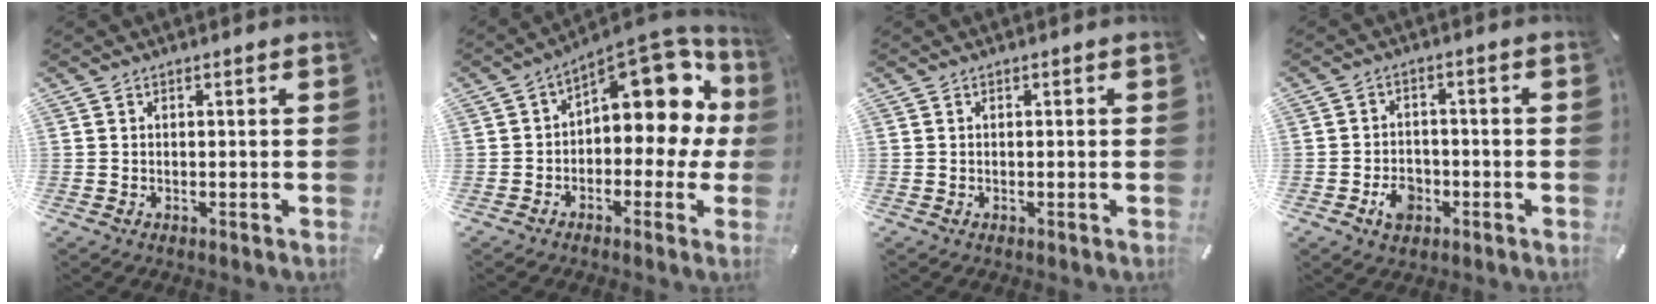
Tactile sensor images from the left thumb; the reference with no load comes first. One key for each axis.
{"total": 14.6, "fx": 6.2, "fy": 7.8, "fz": 10.7, "tx": -0.131, "ty": -0.053, "tz": 0.103}
{"total": 0.0}
{"total": 6.0, "fx": -2.4, "fy": 4.7, "fz": 3.0, "tx": -0.051, "ty": 0.008, "tz": -0.043}